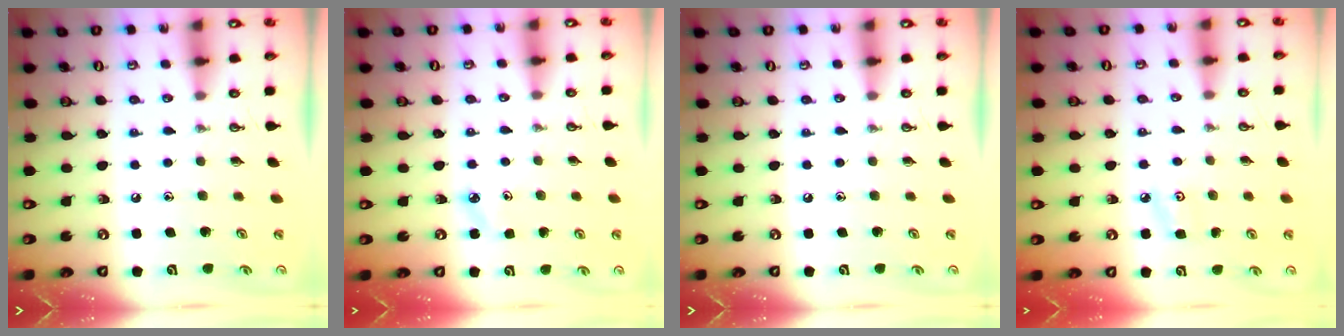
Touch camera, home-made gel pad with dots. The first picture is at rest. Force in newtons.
{"total": 4.5, "press": 4.5, "slide": 0.7}
{"total": 0.0}
{"total": 4.1, "press": 4.0, "slide": 0.8}